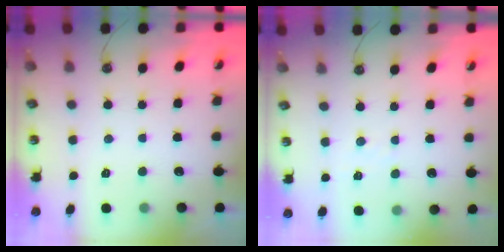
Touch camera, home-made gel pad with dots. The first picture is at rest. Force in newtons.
{"total": 2.7, "press": 2.7, "slide": 0.4}